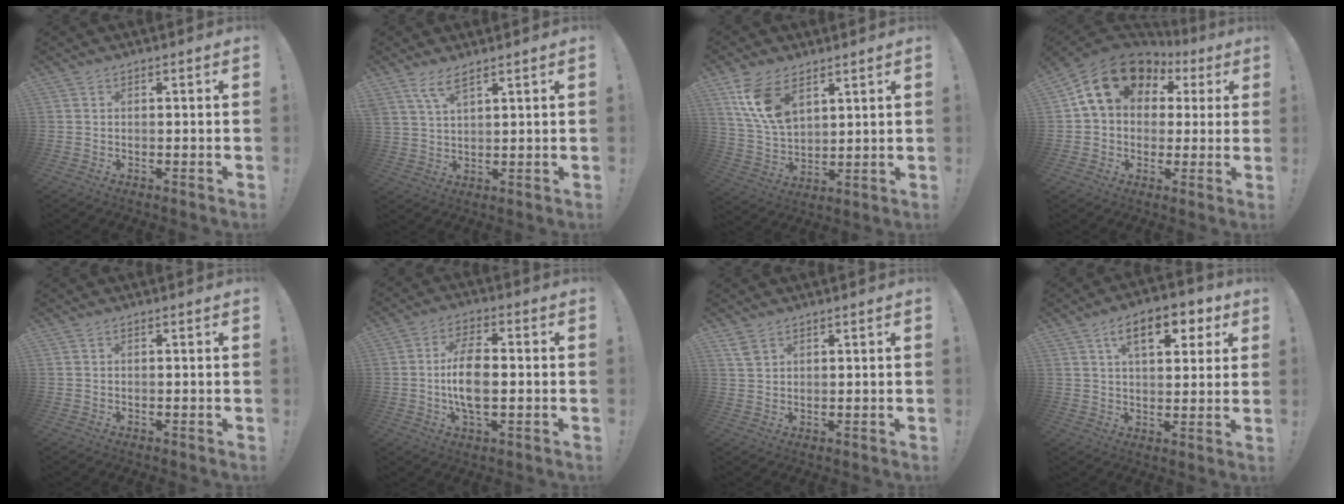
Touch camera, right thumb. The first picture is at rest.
{"total": 5.5, "force": [3.9, 1.4, 3.6], "torque": [-0.072, -0.016, 0.072]}
{"total": 12.8, "force": [7.0, 7.2, 7.9], "torque": [-0.162, -0.026, 0.135]}
{"total": 15.9, "force": [6.8, 11.4, 8.9], "torque": [-0.139, -0.022, 0.125]}
{"total": 0.0}
{"total": 10.5, "force": [-0.8, 4.7, 9.4], "torque": [-0.183, 0.000, -0.019]}
{"total": 3.4, "force": [2.3, 1.7, 1.8], "torque": [-0.026, -0.012, 0.043]}
{"total": 12.5, "force": [5.6, 5.9, 9.4], "torque": [-0.128, -0.015, 0.092]}